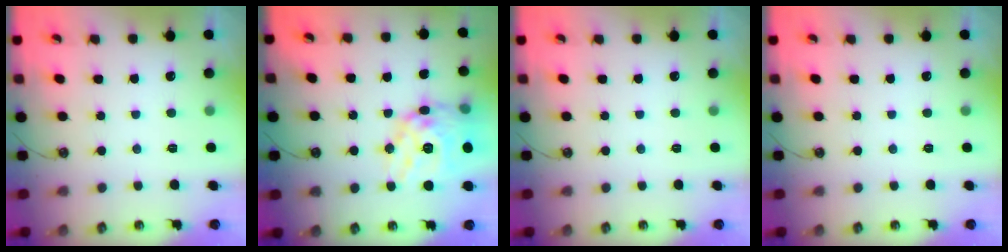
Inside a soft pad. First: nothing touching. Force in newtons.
{"total": 18.9, "press": 18.8, "slide": 1.6}
{"total": 0.0}
{"total": 0.0}